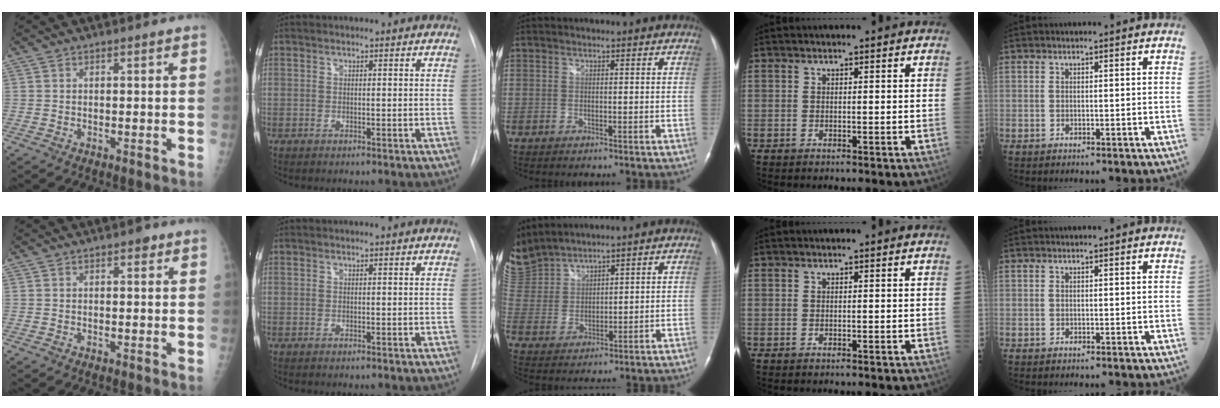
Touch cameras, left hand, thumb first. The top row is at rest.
{"thumb": {"total": 1.3, "force": [0.6, 0.7, 0.8], "torque": [-0.002, 0.001, 0.005]}, "middle": {"total": 10.0, "force": [9.5, 2.9, 1.4], "torque": [-0.055, 0.018, 0.210]}}